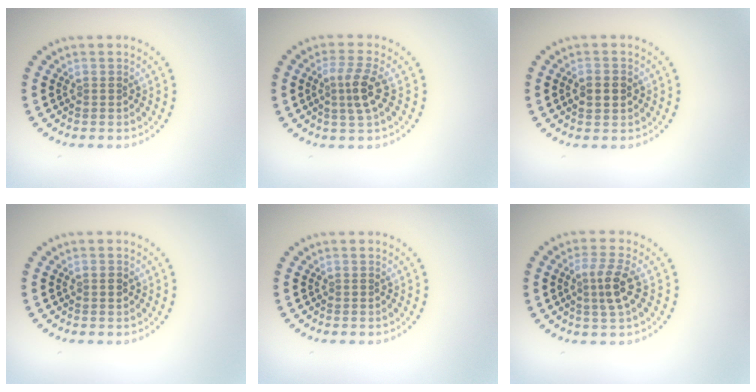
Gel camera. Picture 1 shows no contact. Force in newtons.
{"total": 2.9, "press": 2.5, "slide": 1.4}
{"total": 2.5, "press": 2.5, "slide": 0.1}
{"total": 0.9, "press": 0.9, "slide": 0.0}
{"total": 0.0}
{"total": 2.9, "press": 2.6, "slide": 1.4}